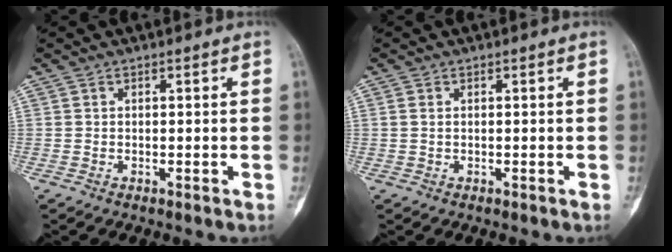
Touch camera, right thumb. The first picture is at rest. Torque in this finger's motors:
{"motor_torque": [-0.06, -0.14, 0.40, 0.08, 0.00]}